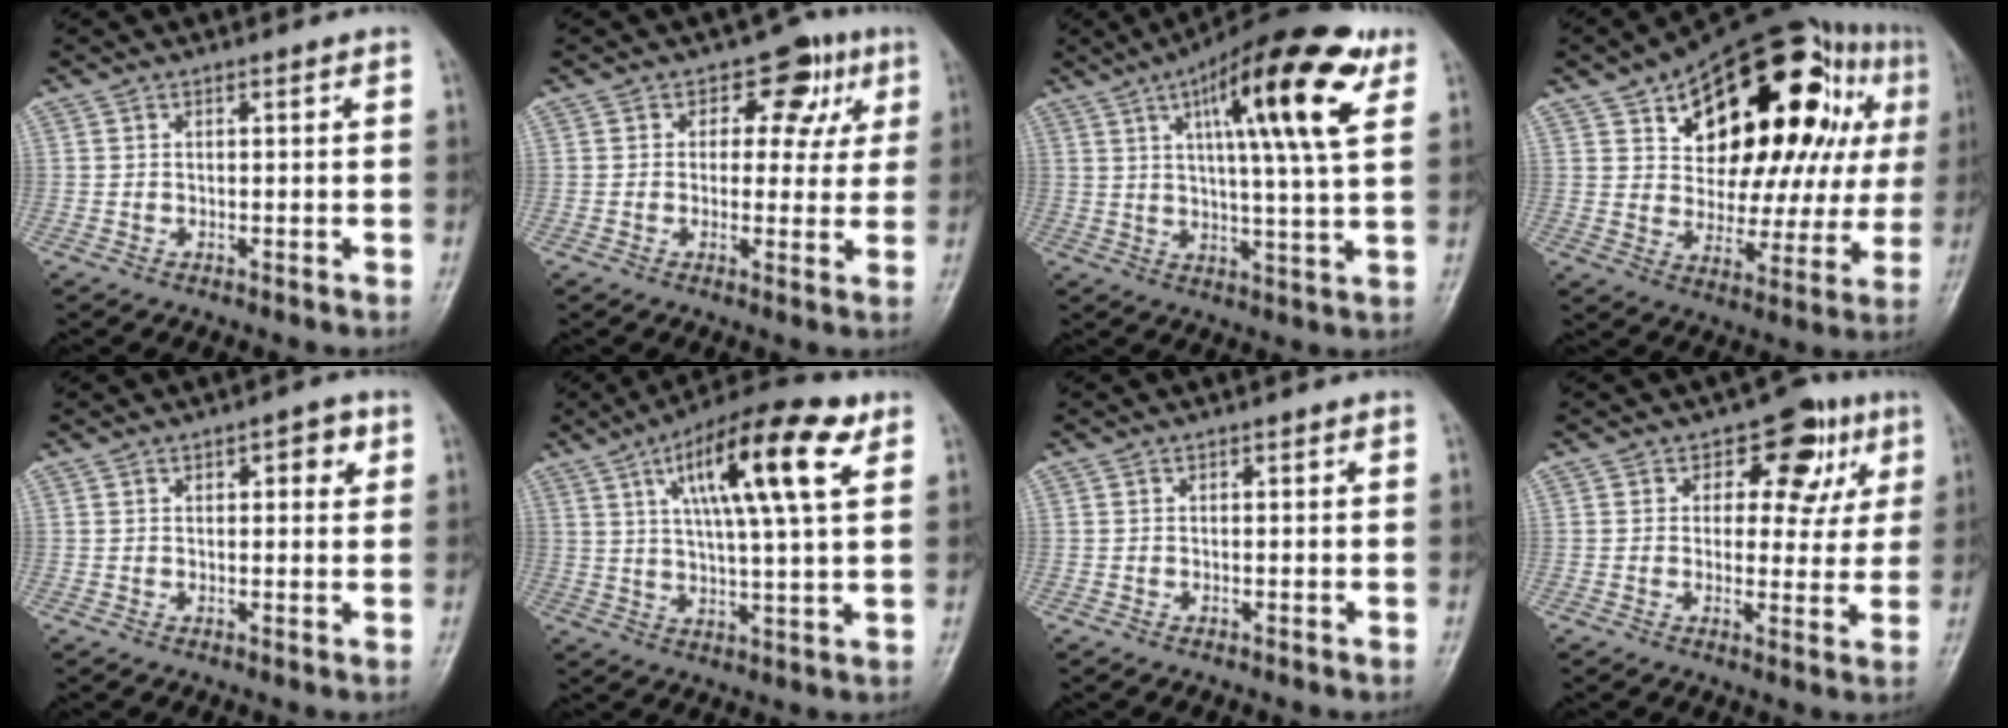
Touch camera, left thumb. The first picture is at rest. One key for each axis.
{"total": 7.3, "fx": 2.7, "fy": 5.5, "fz": 4.0, "tx": 0.006, "ty": 0.000, "tz": 0.024}
{"total": 19.4, "fx": 8.4, "fy": 4.0, "fz": 17.0, "tx": -0.242, "ty": -0.015, "tz": 0.123}
{"total": 30.2, "fx": 10.8, "fy": 16.0, "fz": 23.2, "tx": -0.286, "ty": 0.029, "tz": 0.163}
{"total": 3.9, "fx": 1.6, "fy": 1.9, "fz": 3.1, "tx": -0.023, "ty": -0.001, "tz": 0.016}
{"total": 17.4, "fx": 7.3, "fy": 4.0, "fz": 15.3, "tx": -0.239, "ty": -0.006, "tz": 0.116}
{"total": 0.0}
{"total": 9.2, "fx": 3.6, "fy": 6.4, "fz": 5.5, "tx": -0.012, "ty": -0.005, "tz": 0.039}